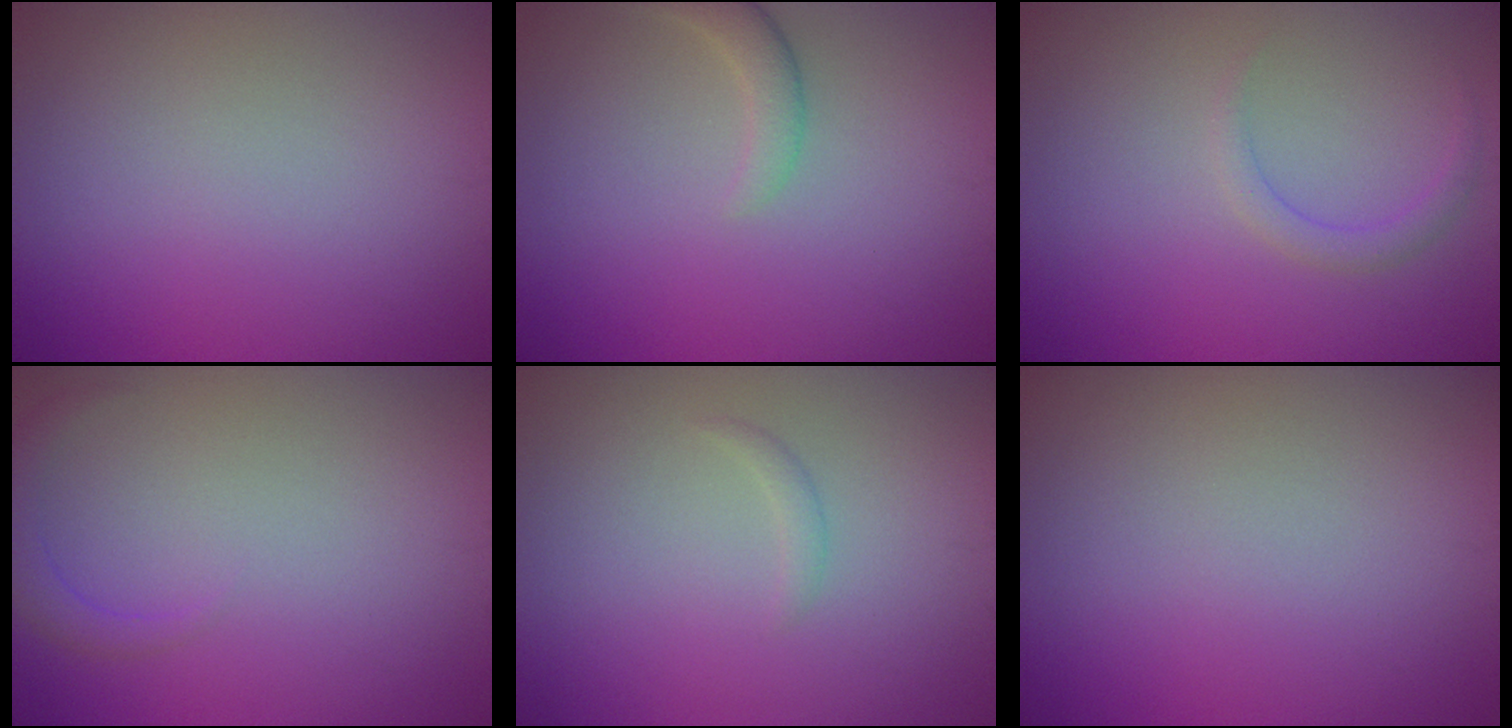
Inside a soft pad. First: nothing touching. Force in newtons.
{"total": 2.0, "press": 2.0, "slide": 0.2}
{"total": 1.3, "press": 1.3, "slide": 0.1}
{"total": 1.5, "press": 1.5, "slide": 0.1}
{"total": 0.7, "press": 0.7, "slide": 0.0}
{"total": 0.0}